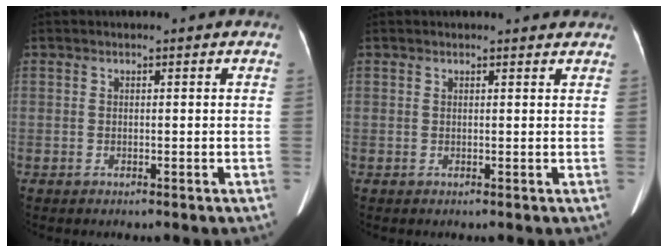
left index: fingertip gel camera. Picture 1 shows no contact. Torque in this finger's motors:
{"motor_torque": [-0.31, -0.24, -0.13, -0.03]}